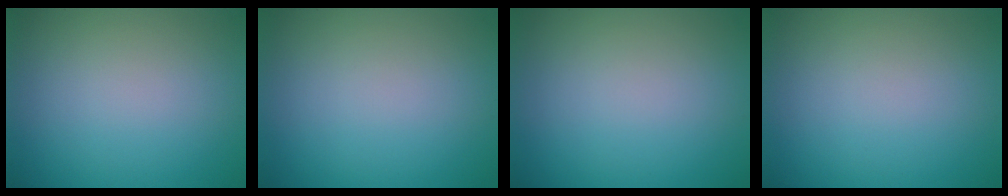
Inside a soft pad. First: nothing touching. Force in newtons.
{"total": 0.0}
{"total": 0.0}
{"total": 0.0}